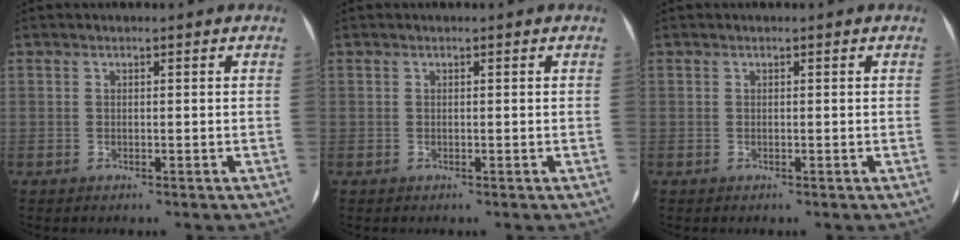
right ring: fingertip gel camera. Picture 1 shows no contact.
{"total": 0.0}
{"total": 0.0}